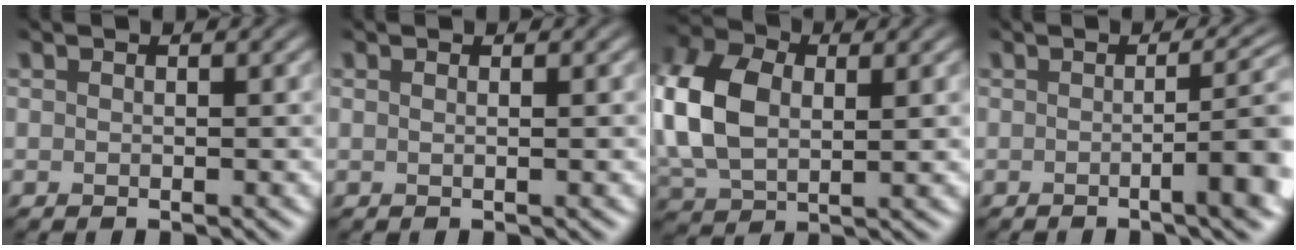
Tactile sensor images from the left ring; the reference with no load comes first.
{"total": 1.2, "force": [0.3, 0.5, 1.0], "torque": [-0.008, -0.001, -0.006]}
{"total": 9.3, "force": [1.0, 6.1, 6.9], "torque": [-0.183, 0.005, 0.013]}
{"total": 6.1, "force": [-0.7, 1.5, 5.8], "torque": [-0.063, 0.003, -0.009]}